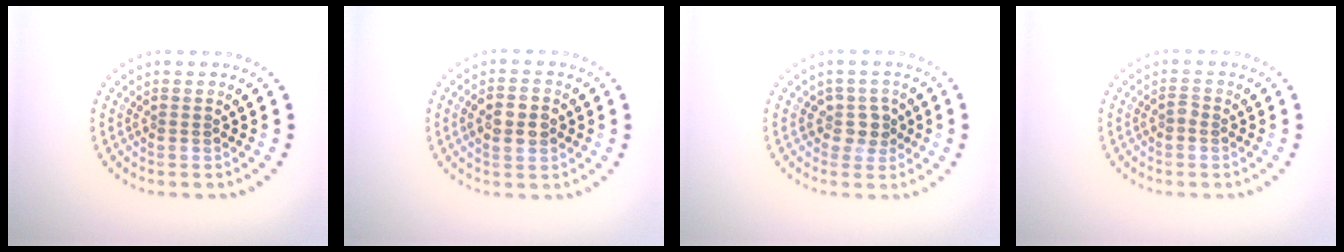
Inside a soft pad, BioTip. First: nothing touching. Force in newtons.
{"total": 3.5, "press": 3.5, "slide": 0.2}
{"total": 2.0, "press": 1.7, "slide": 1.2}
{"total": 0.6, "press": 0.5, "slide": 0.3}